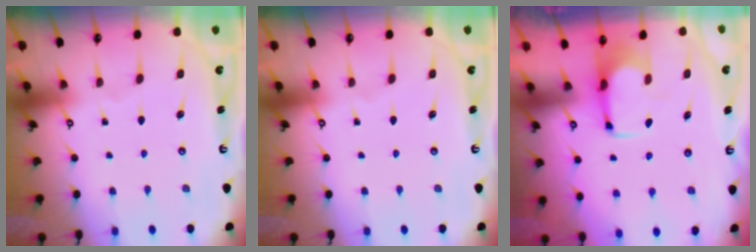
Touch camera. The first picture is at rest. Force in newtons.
{"total": 0.0}
{"total": 2.5, "press": 2.3, "slide": 0.9}